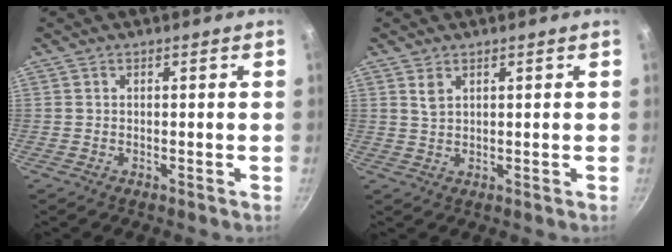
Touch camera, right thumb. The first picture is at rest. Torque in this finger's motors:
{"motor_torque": [0.12, 0.10, 0.17, 0.00, 0.07]}